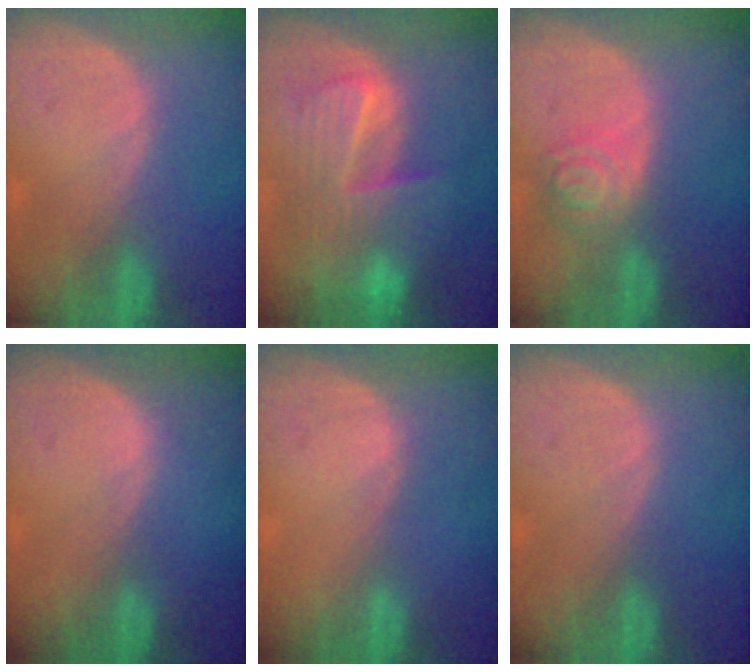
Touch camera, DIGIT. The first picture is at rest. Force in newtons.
{"total": 10.0, "press": 8.7, "slide": 5.0}
{"total": 5.3, "press": 4.7, "slide": 2.3}
{"total": 0.0}
{"total": 0.0}
{"total": 0.0}